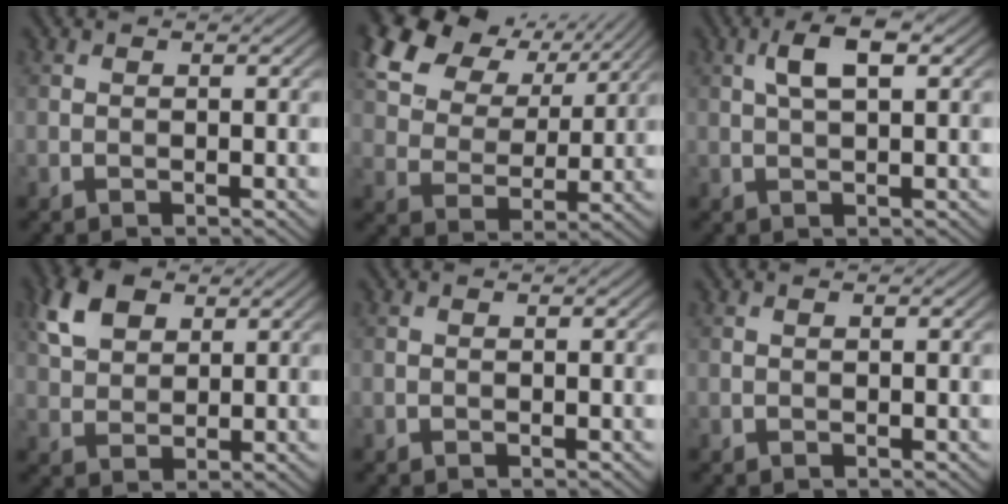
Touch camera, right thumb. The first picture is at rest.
{"total": 13.8, "force": [7.6, 8.5, 7.6], "torque": [-0.208, 0.023, 0.144]}
{"total": 4.4, "force": [1.5, 1.4, 3.9], "torque": [-0.082, 0.009, 0.024]}
{"total": 6.0, "force": [3.0, 3.8, 3.6], "torque": [-0.083, 0.009, 0.056]}
{"total": 0.0}
{"total": 0.0}